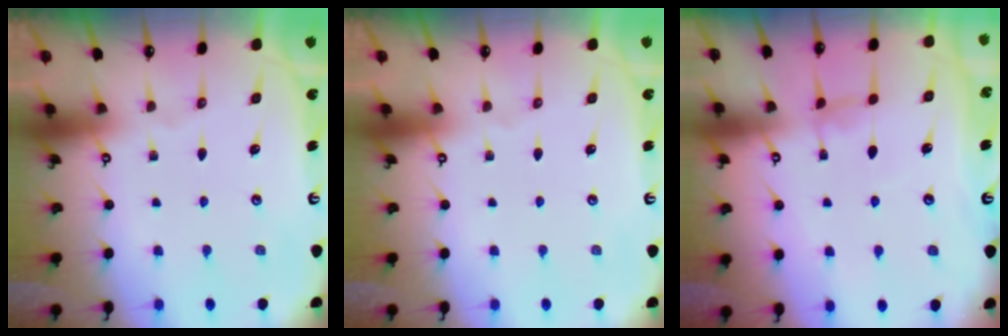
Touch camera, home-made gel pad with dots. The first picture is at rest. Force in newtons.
{"total": 0.0}
{"total": 1.5, "press": 1.5, "slide": 0.4}